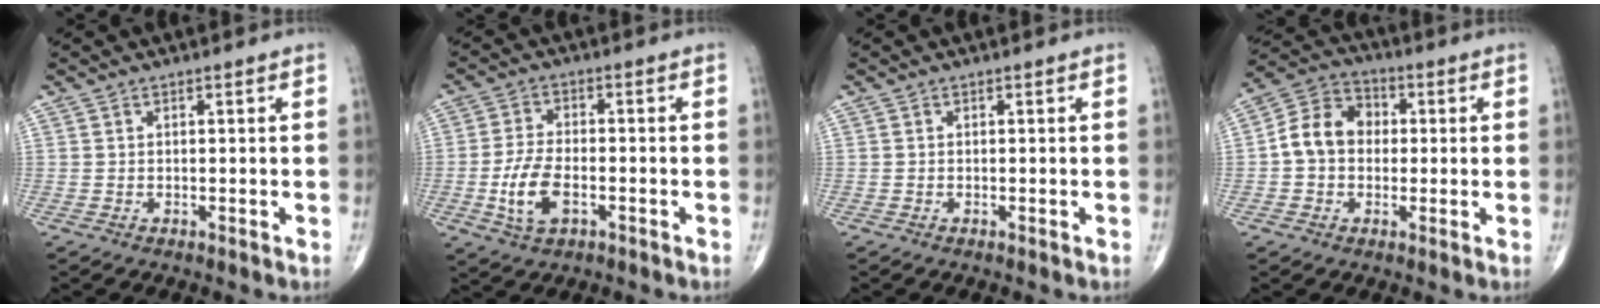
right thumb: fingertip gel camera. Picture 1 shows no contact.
{"total": 8.1, "force": [-2.4, 4.2, 6.4], "torque": [-0.131, 0.010, -0.042]}
{"total": 0.0}
{"total": 9.7, "force": [0.1, 7.7, 5.8], "torque": [-0.090, 0.032, -0.012]}